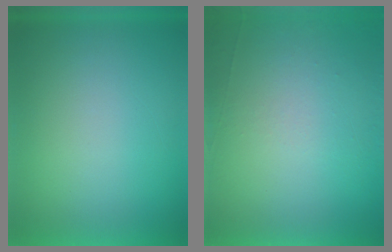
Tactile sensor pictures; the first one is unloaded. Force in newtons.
{"total": 6.8}